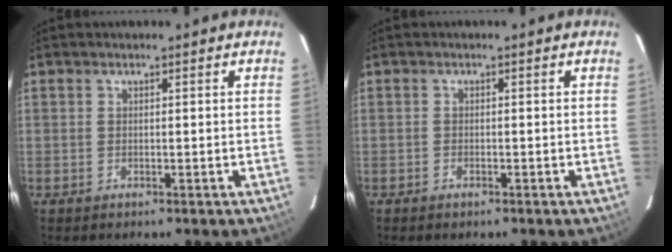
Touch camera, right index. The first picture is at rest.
{"total": 1.0, "force": [-0.8, 0.5, 0.3], "torque": [-0.008, -0.001, -0.016]}